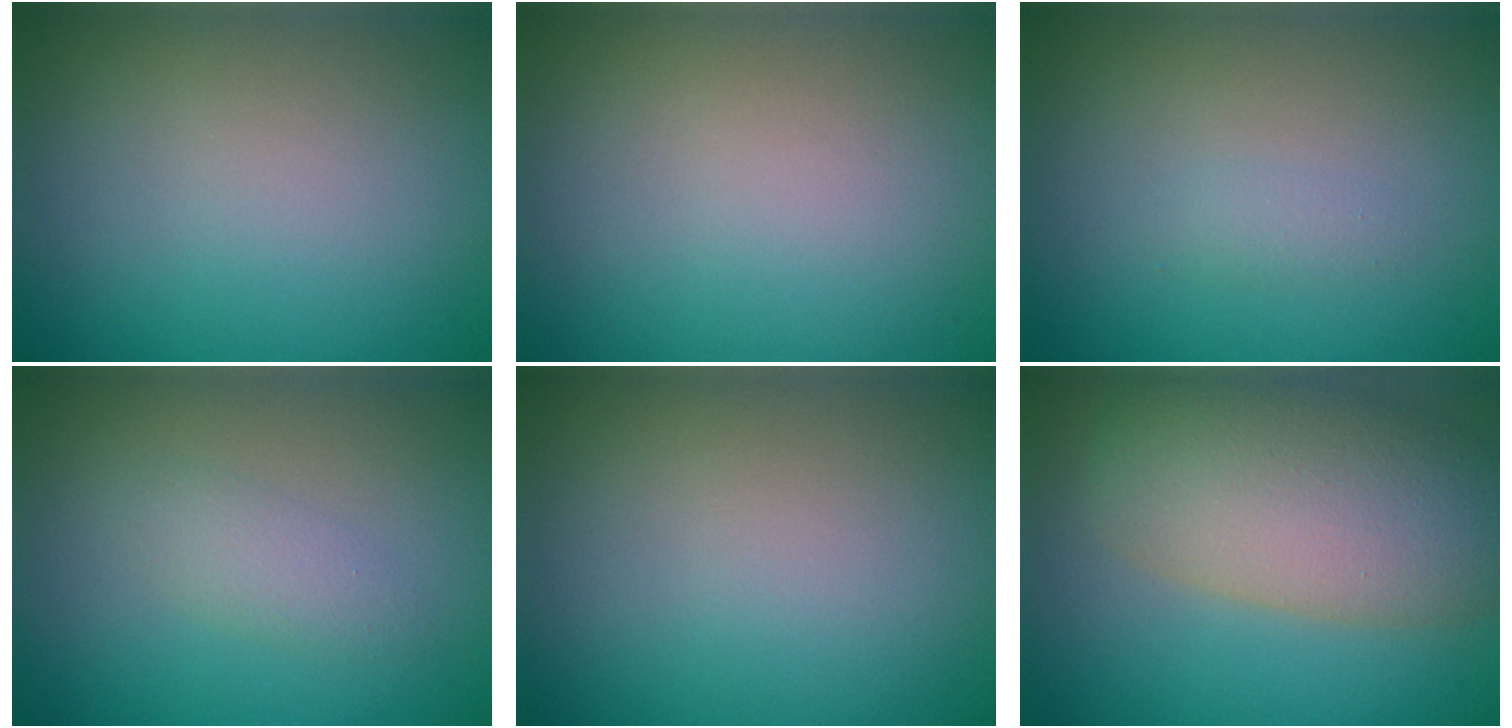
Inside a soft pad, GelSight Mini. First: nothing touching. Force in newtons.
{"total": 0.0}
{"total": 0.9, "press": 0.9, "slide": 0.0}
{"total": 1.8, "press": 1.8, "slide": 0.0}
{"total": 0.0}
{"total": 9.6, "press": 9.6, "slide": 0.7}